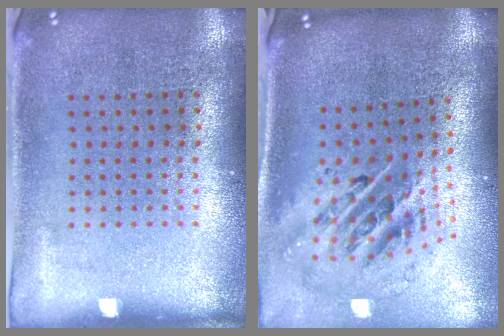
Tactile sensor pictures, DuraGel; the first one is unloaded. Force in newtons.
{"total": 2.4, "press": 1.6, "slide": 1.7}